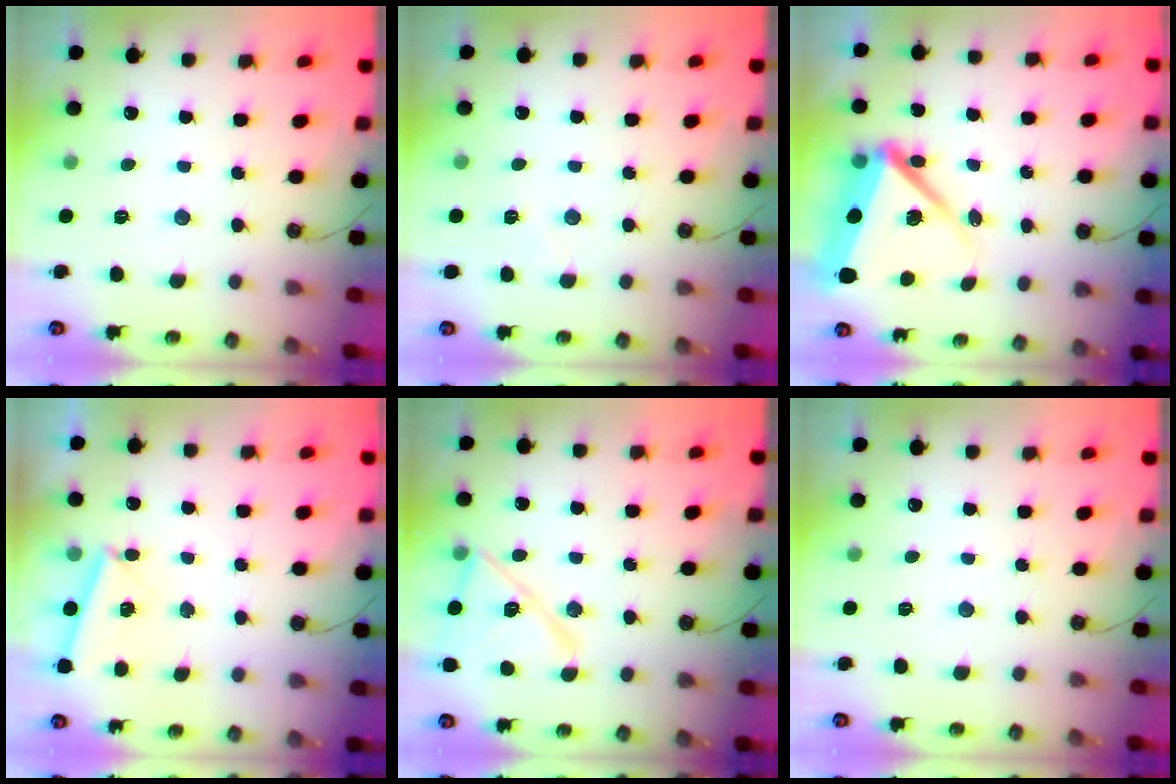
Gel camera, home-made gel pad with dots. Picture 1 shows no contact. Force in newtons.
{"total": 2.1, "press": 1.9, "slide": 0.7}
{"total": 13.6, "press": 13.5, "slide": 1.7}
{"total": 2.7, "press": 2.0, "slide": 1.7}
{"total": 14.7, "press": 14.7, "slide": 0.5}
{"total": 0.0}